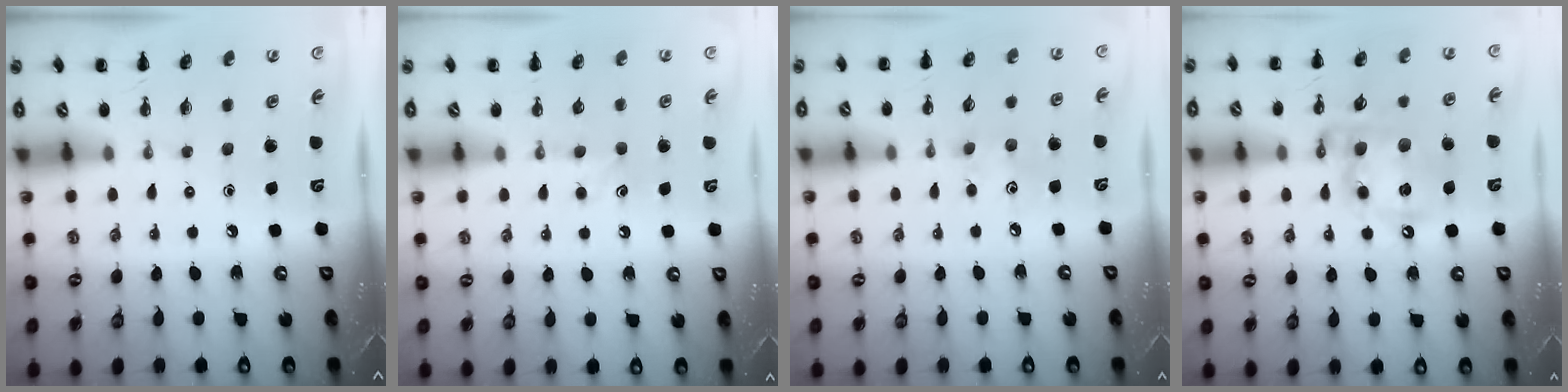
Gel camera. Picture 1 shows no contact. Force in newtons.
{"total": 3.9, "press": 3.6, "slide": 1.3}
{"total": 4.1, "press": 4.0, "slide": 1.0}
{"total": 14.2, "press": 13.8, "slide": 3.4}